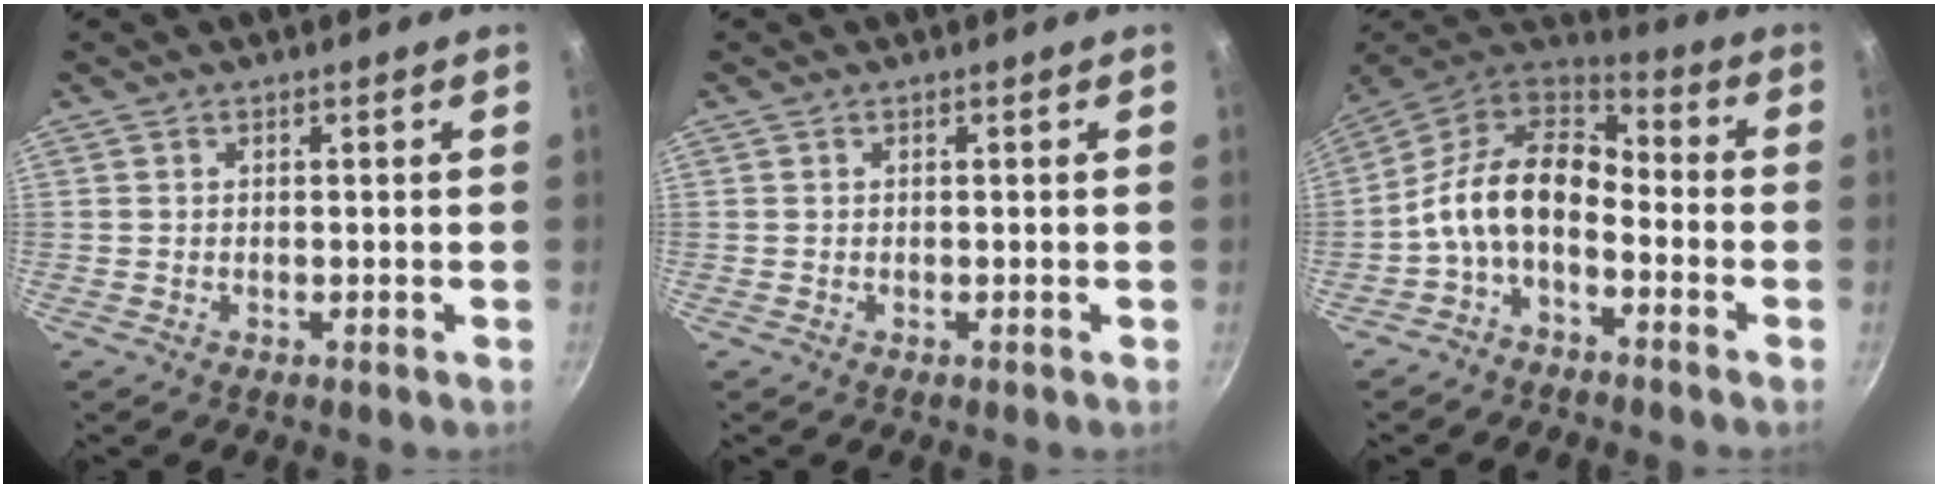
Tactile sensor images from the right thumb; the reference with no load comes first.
{"total": 0.0}
{"total": 13.7, "force": [-3.7, 8.5, 10.1], "torque": [-0.179, 0.058, -0.089]}